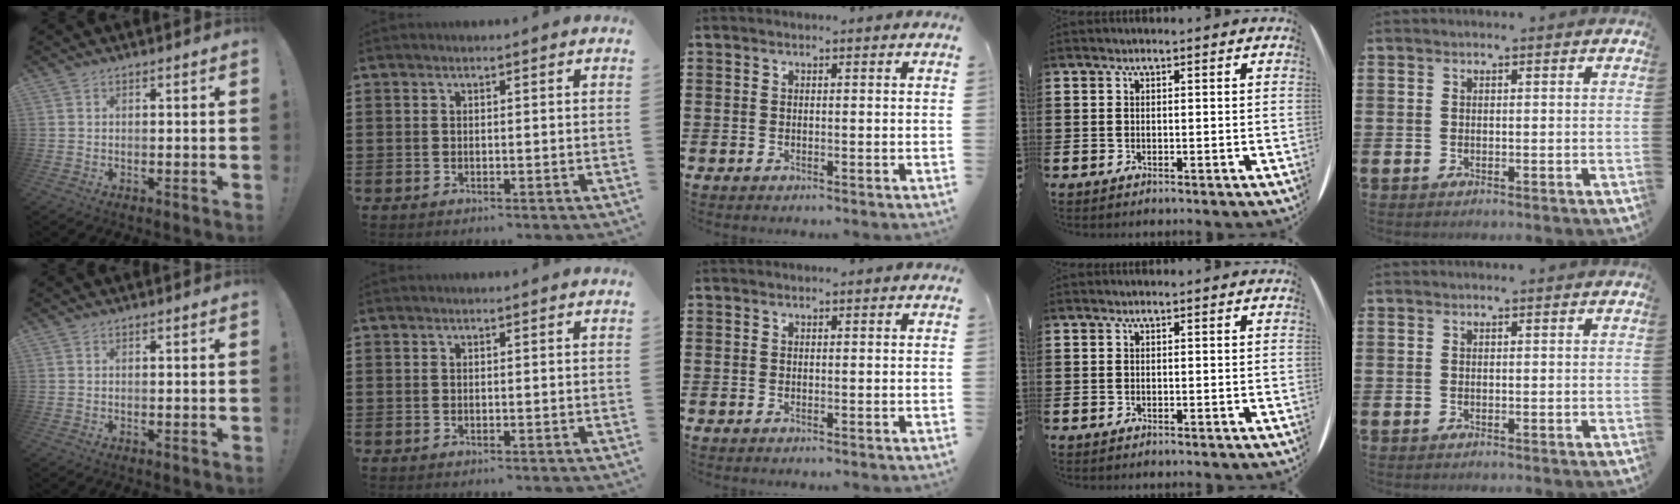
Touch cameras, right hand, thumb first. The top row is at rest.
{}